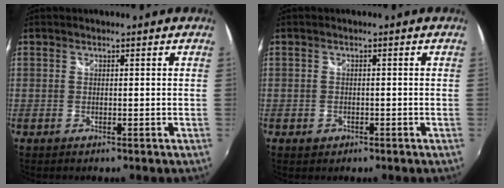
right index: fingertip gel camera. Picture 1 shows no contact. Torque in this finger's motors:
{"motor_torque": [0.18, -0.10, 0.09, 0.00]}